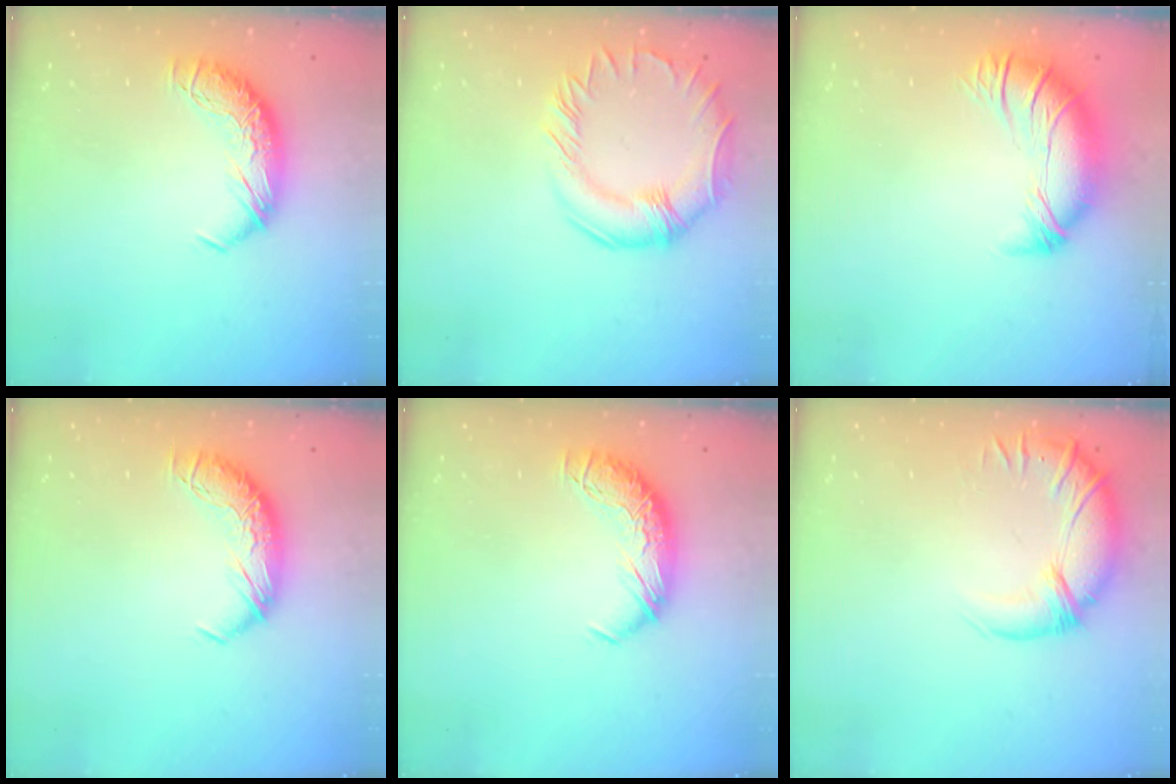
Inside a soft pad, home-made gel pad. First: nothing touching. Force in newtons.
{"total": 5.0, "press": 4.8, "slide": 1.4}
{"total": 2.7, "press": 0.9, "slide": 2.6}
{"total": 0.0}
{"total": 0.0}
{"total": 3.0, "press": 1.5, "slide": 2.6}